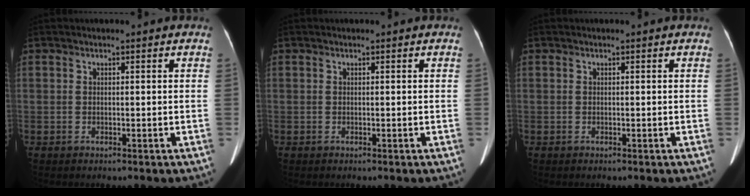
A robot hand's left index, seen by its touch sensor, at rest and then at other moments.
{"total": 0.0}
{"total": 0.0}